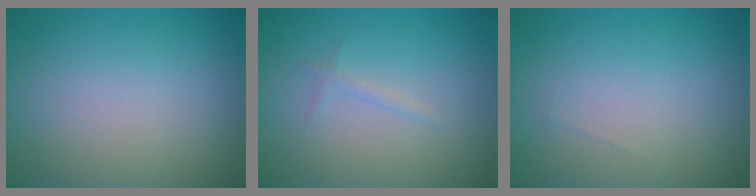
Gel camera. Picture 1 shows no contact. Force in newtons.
{"total": 0.7, "press": 0.7, "slide": 0.1}
{"total": 0.0}